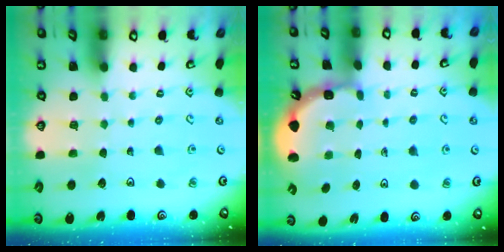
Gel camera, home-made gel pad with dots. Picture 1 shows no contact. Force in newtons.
{"total": 1.9, "press": 1.8, "slide": 0.6}